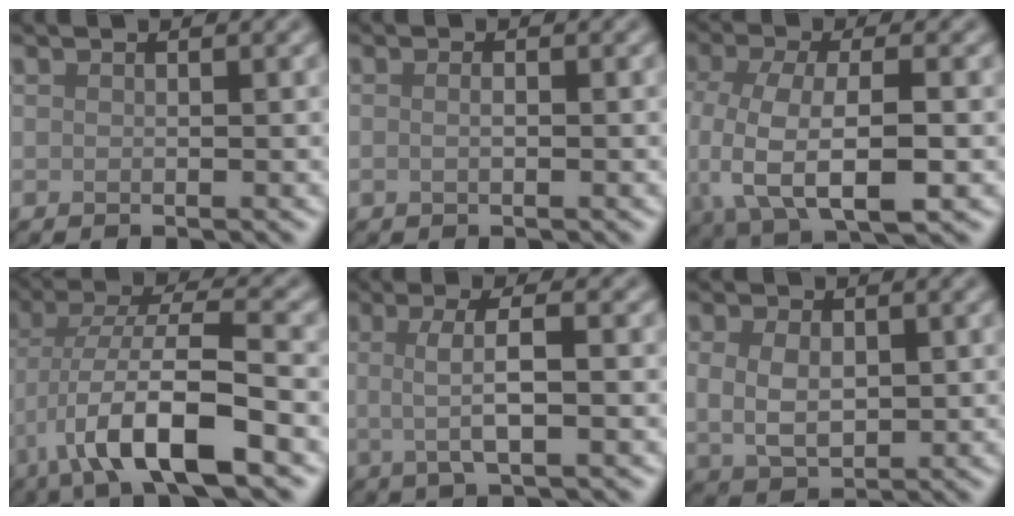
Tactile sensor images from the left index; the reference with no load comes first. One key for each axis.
{"total": 1.1, "fx": 0.1, "fy": 0.5, "fz": 0.9, "tx": -0.007, "ty": -0.007, "tz": -0.002}
{"total": 8.0, "fx": -1.5, "fy": 3.6, "fz": 7.0, "tx": -0.146, "ty": -0.015, "tz": -0.026}
{"total": 9.6, "fx": -3.8, "fy": 2.6, "fz": 8.4, "tx": -0.151, "ty": 0.010, "tz": -0.076}
{"total": 3.9, "fx": 0.1, "fy": 0.9, "fz": 3.7, "tx": -0.068, "ty": 0.001, "tz": 0.001}
{"total": 3.9, "fx": 0.4, "fy": 2.7, "fz": 2.7, "tx": -0.061, "ty": -0.003, "tz": 0.012}